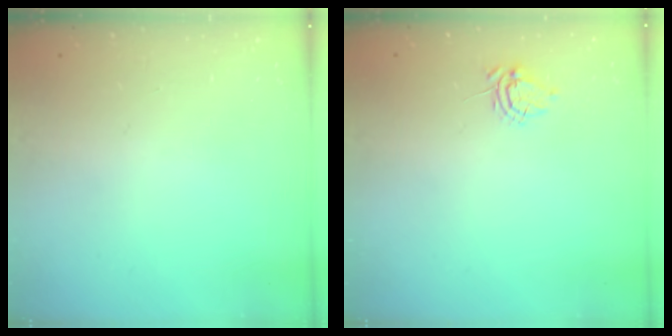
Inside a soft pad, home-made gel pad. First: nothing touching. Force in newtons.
{"total": 5.9, "press": 5.9, "slide": 0.5}